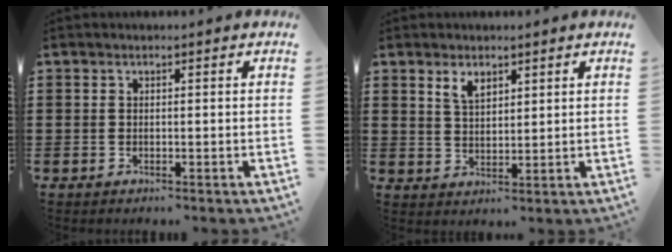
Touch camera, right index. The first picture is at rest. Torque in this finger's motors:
{"motor_torque": [0.46, 0.36, 0.27, 0.04]}